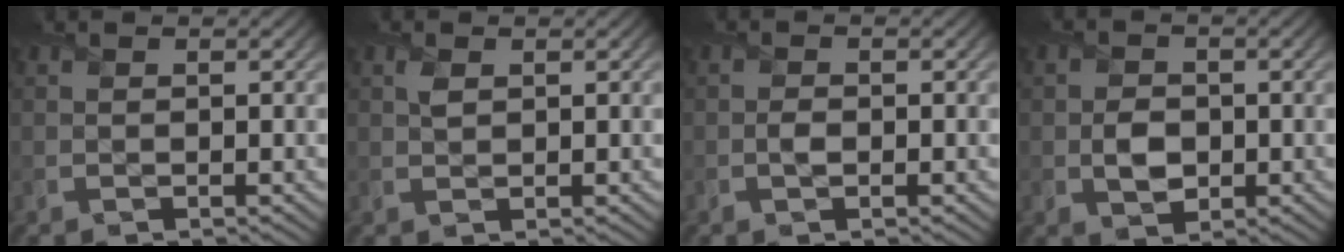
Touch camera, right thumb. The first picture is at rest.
{"total": 1.1, "force": [0.6, 0.7, 0.7], "torque": [-0.018, -0.001, 0.014]}
{"total": 0.7, "force": [-0.1, 0.6, 0.4], "torque": [-0.005, 0.003, -0.004]}
{"total": 3.0, "force": [-0.3, 2.5, 1.5], "torque": [-0.030, -0.004, -0.009]}